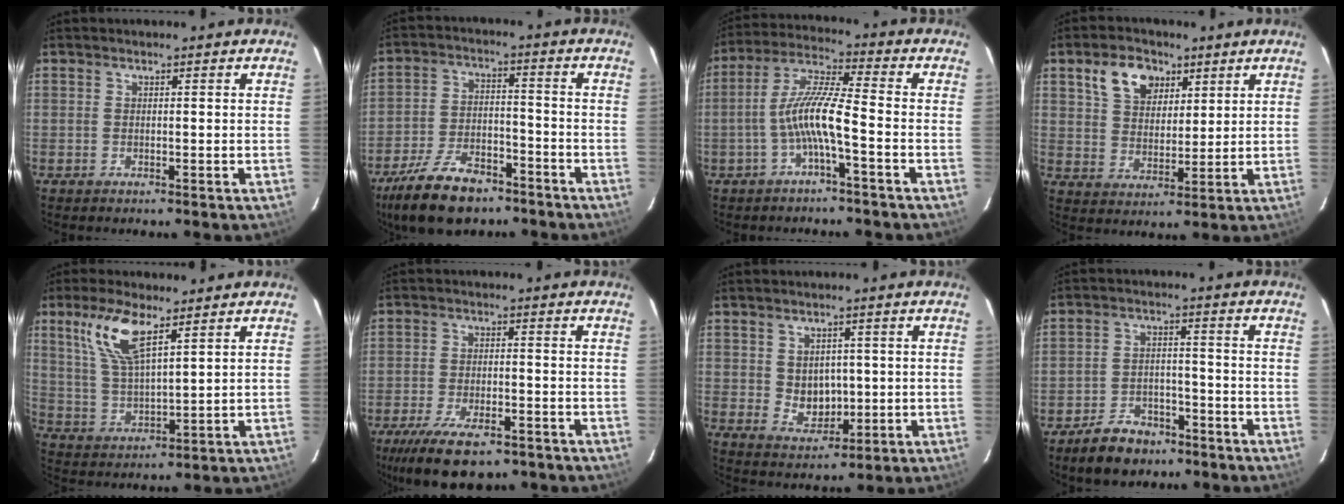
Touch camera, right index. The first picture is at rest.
{"total": 15.2, "force": [-11.0, 6.7, 8.0], "torque": [-0.182, -0.009, -0.188]}
{"total": 8.4, "force": [-3.1, 0.4, 7.8], "torque": [-0.175, 0.013, -0.057]}
{"total": 9.1, "force": [4.8, 6.1, 4.9], "torque": [-0.093, 0.022, 0.089]}
{"total": 10.6, "force": [6.1, 3.3, 8.0], "torque": [-0.161, 0.006, 0.129]}
{"total": 13.4, "force": [-9.5, 5.0, 8.1], "torque": [-0.180, -0.032, -0.155]}
{"total": 5.4, "force": [0.5, 4.6, 2.7], "torque": [-0.047, 0.002, 0.020]}
{"total": 8.6, "force": [-6.4, 4.6, 3.3], "torque": [-0.085, 0.016, -0.093]}